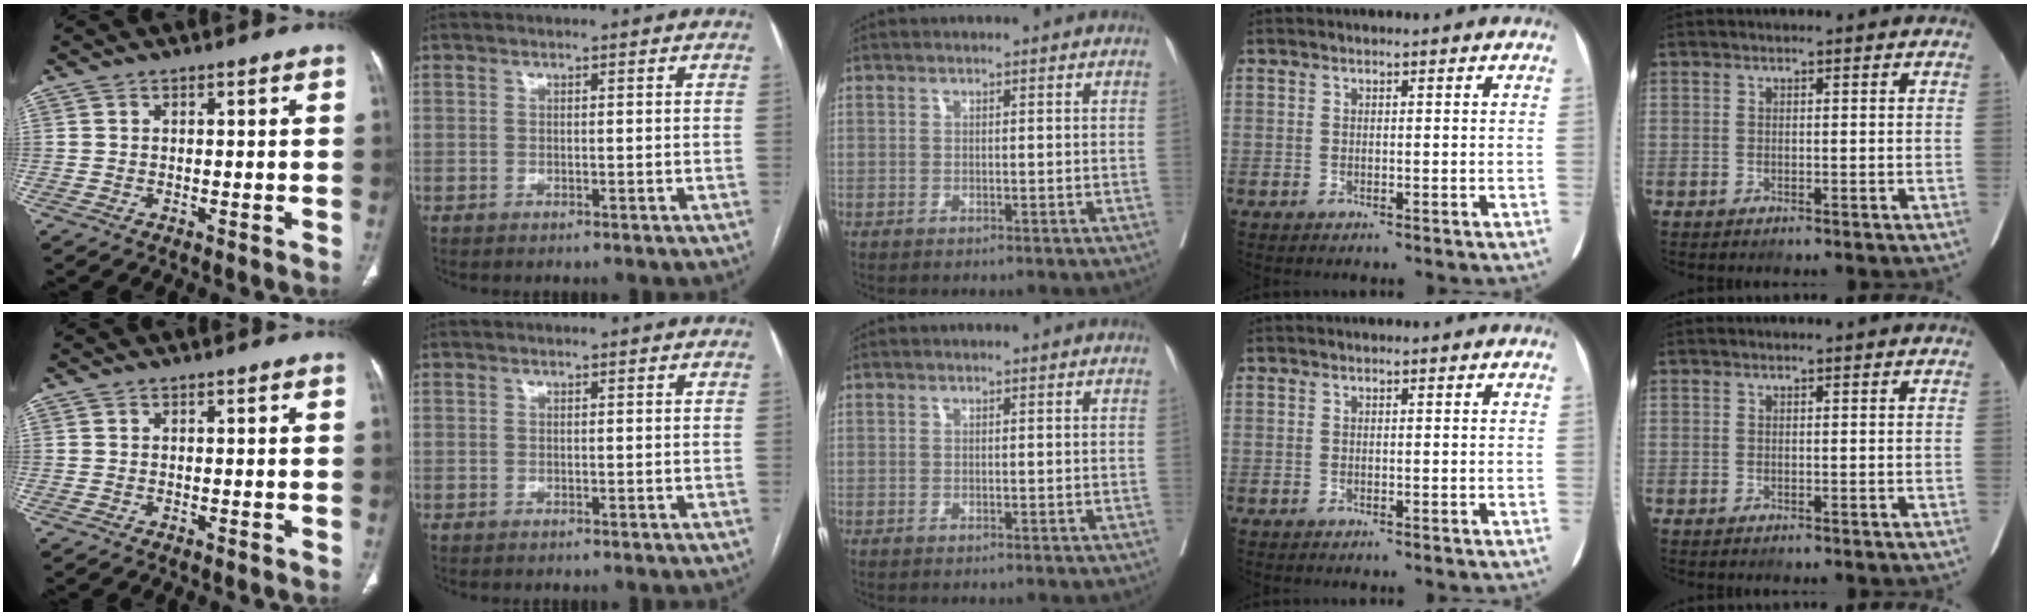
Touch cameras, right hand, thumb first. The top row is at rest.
{}